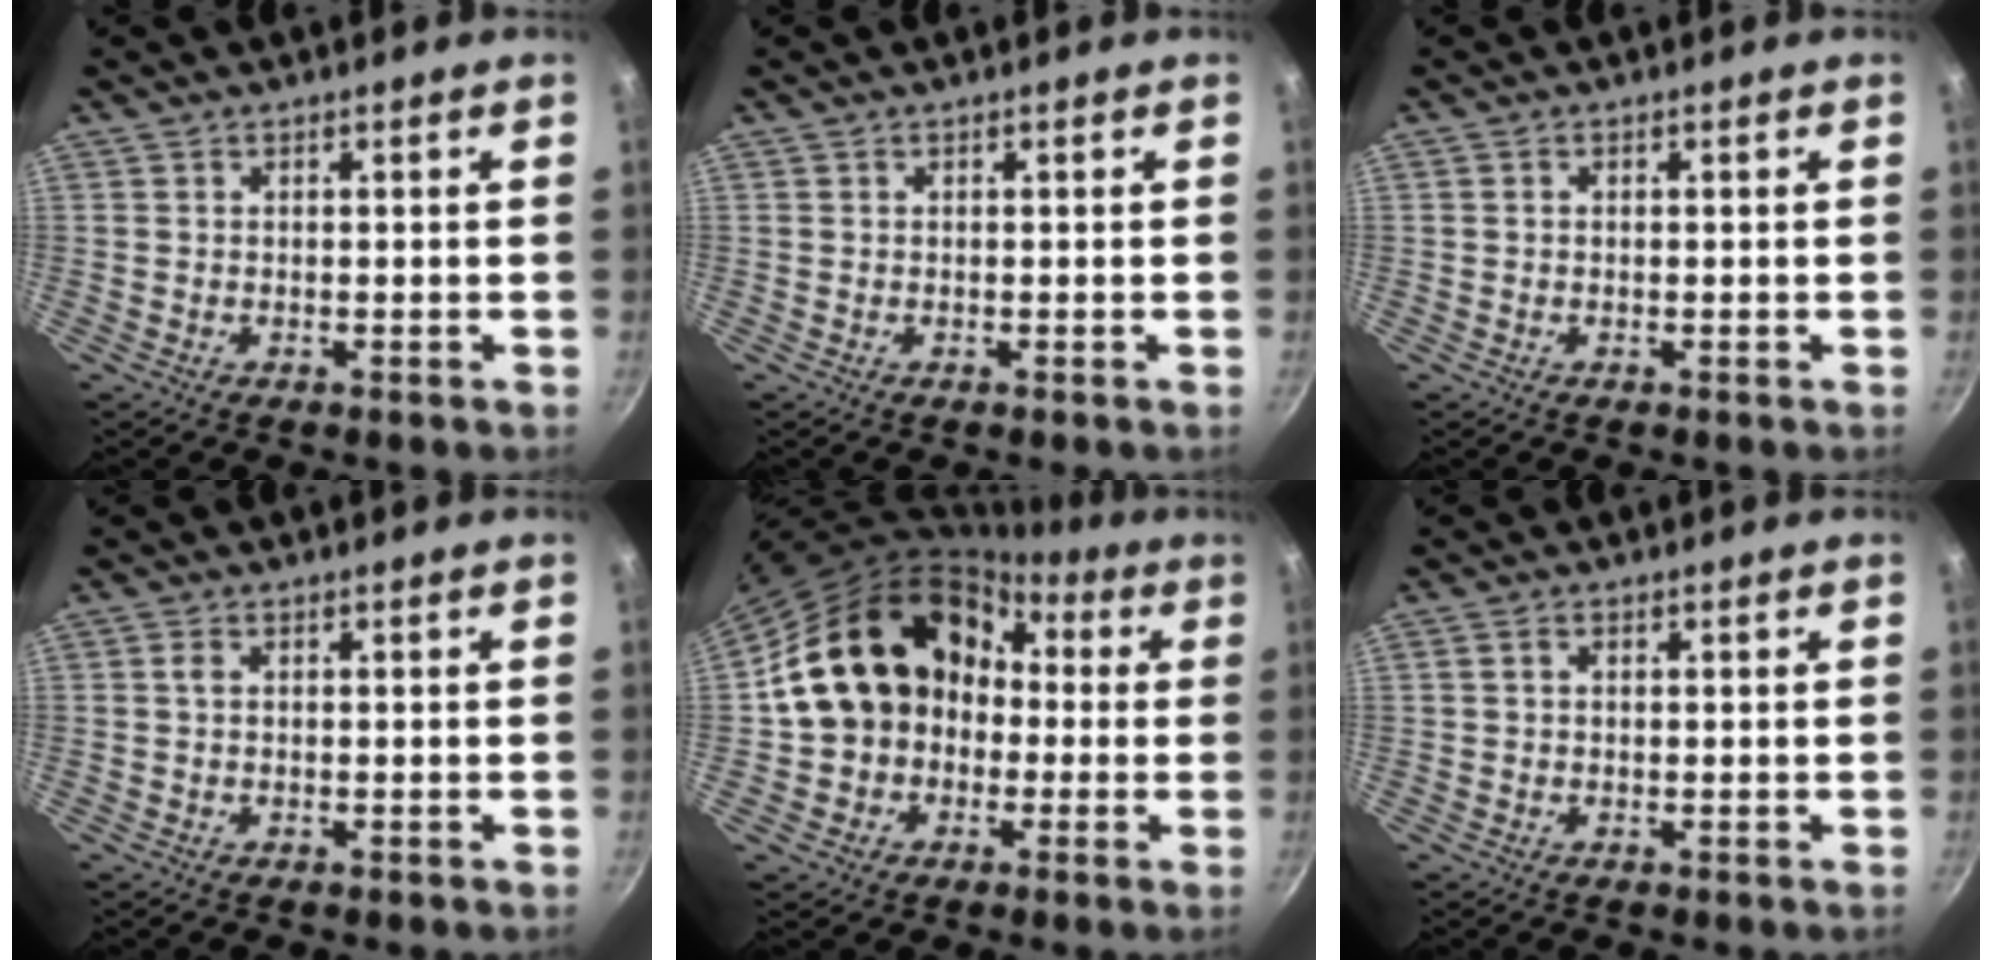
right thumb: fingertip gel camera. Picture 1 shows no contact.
{"total": 0.0}
{"total": 0.5, "force": [0.2, 0.4, 0.3], "torque": [-0.006, 0.002, 0.003]}
{"total": 1.0, "force": [0.2, 0.6, 0.8], "torque": [-0.016, 0.003, 0.003]}
{"total": 17.9, "force": [0.5, 14.8, 10.0], "torque": [-0.142, 0.061, 0.006]}
{"total": 1.5, "force": [0.3, 1.1, 1.0], "torque": [-0.018, 0.007, 0.005]}